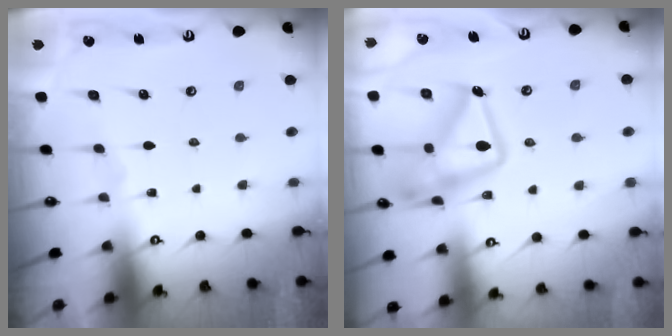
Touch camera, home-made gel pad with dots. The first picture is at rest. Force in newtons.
{"total": 19.2, "press": 19.2, "slide": 1.4}